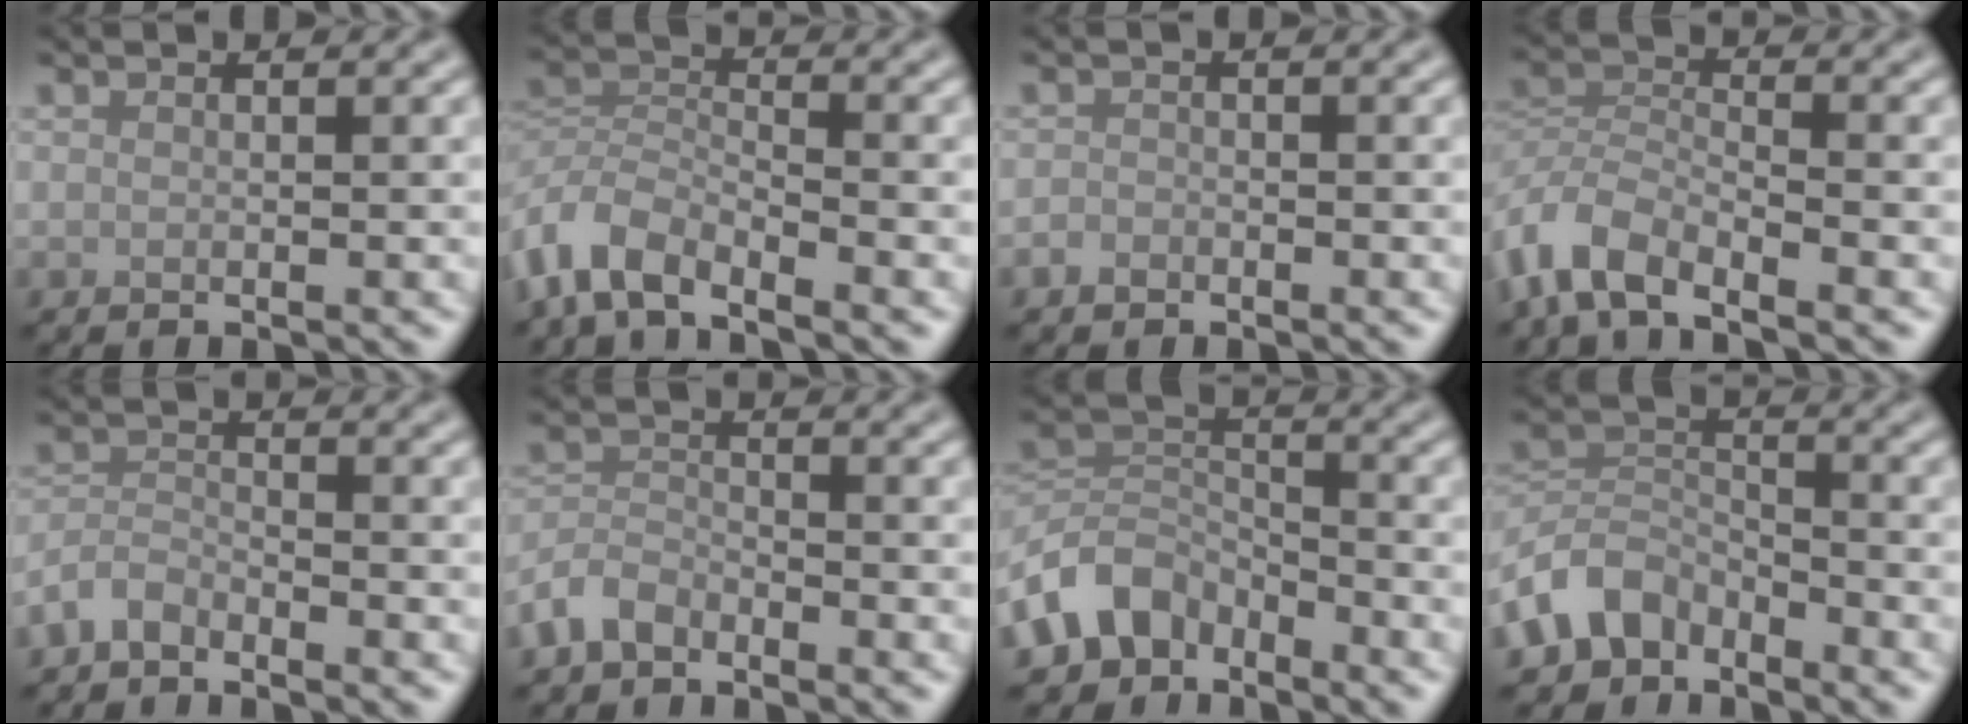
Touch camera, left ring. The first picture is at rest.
{"total": 4.8, "force": [-3.8, 1.9, 2.3], "torque": [-0.044, -0.003, -0.086]}
{"total": 1.1, "force": [-0.8, 0.7, 0.2], "torque": [-0.001, 0.000, -0.018]}
{"total": 5.4, "force": [-3.9, 2.2, 2.9], "torque": [-0.056, -0.002, -0.086]}
{"total": 2.2, "force": [-2.0, 0.8, 0.6], "torque": [-0.013, 0.004, -0.050]}
{"total": 2.7, "force": [-2.2, 1.3, 0.9], "torque": [-0.017, 0.005, -0.055]}
{"total": 5.5, "force": [-3.8, 3.5, 1.8], "torque": [-0.027, 0.003, -0.087]}
{"total": 4.9, "force": [-3.5, 3.0, 1.6], "torque": [-0.028, 0.003, -0.081]}